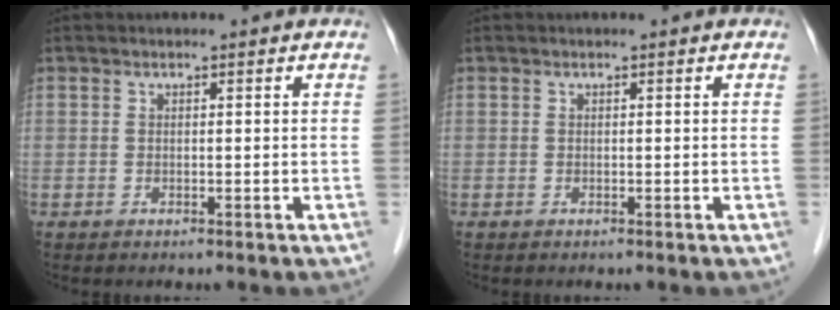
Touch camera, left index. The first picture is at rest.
{"total": 0.0}